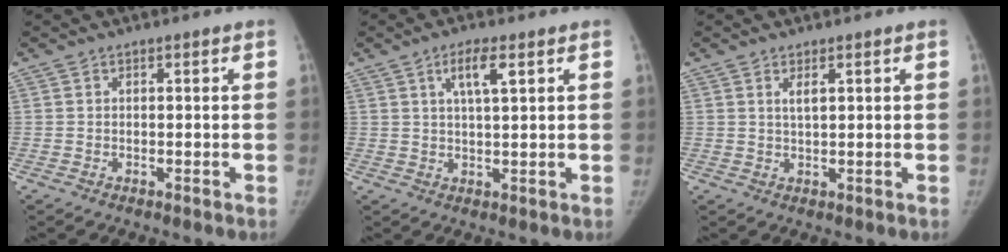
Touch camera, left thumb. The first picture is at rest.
{"total": 5.1, "force": [2.3, 1.1, 4.4], "torque": [-0.081, -0.004, 0.043]}
{"total": 1.7, "force": [0.9, 0.4, 1.5], "torque": [-0.027, -0.005, 0.018]}